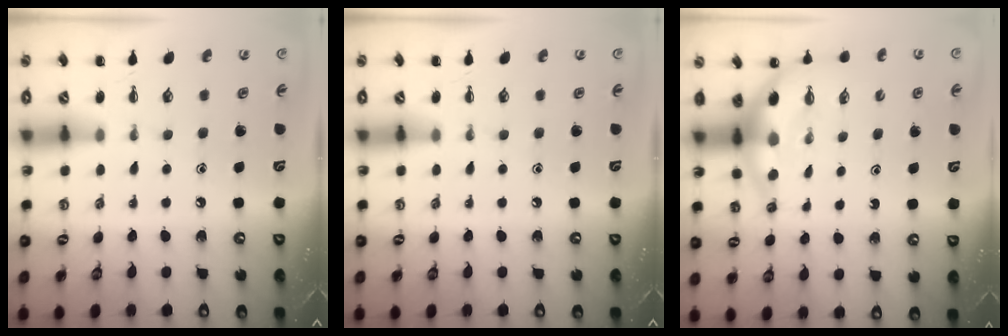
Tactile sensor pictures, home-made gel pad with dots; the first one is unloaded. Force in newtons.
{"total": 0.0}
{"total": 7.2, "press": 7.1, "slide": 1.1}